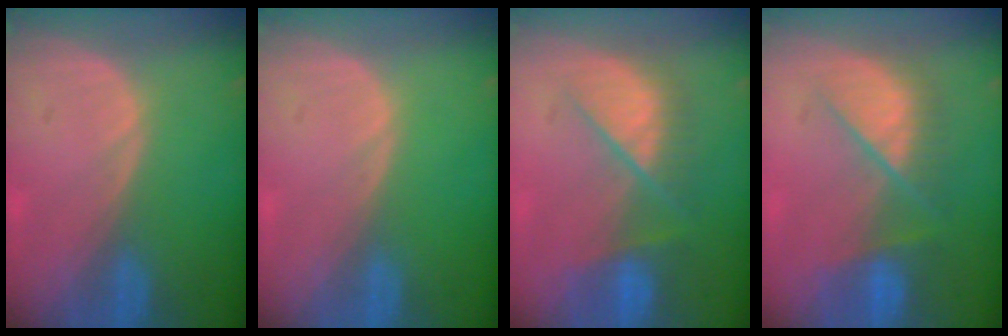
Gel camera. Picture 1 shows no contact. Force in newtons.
{"total": 0.0}
{"total": 7.4, "press": 7.3, "slide": 1.3}
{"total": 7.4, "press": 7.3, "slide": 1.3}